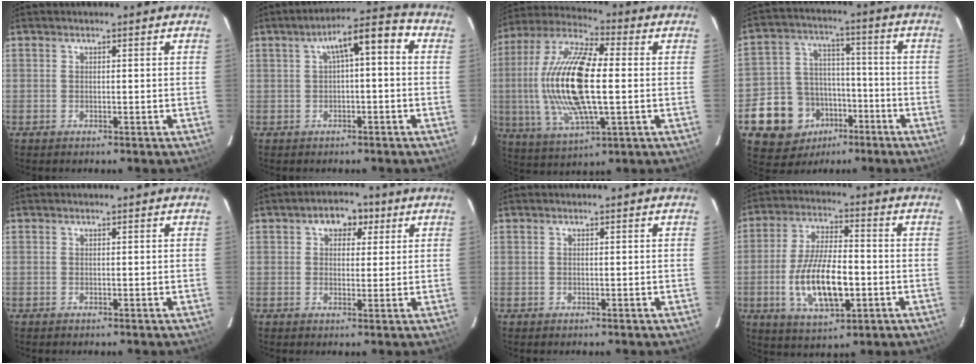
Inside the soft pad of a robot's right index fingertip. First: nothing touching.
{"total": 7.8, "force": [0.8, 2.3, 7.4], "torque": [-0.118, 0.039, 0.021]}
{"total": 20.3, "force": [-0.1, 6.9, 19.1], "torque": [-0.386, 0.003, -0.004]}
{"total": 14.4, "force": [-7.1, 11.4, 5.1], "torque": [-0.135, 0.038, -0.095]}
{"total": 0.0}
{"total": 5.9, "force": [2.5, 4.1, 3.3], "torque": [-0.048, 0.019, 0.034]}
{"total": 0.0}
{"total": 14.1, "force": [-3.4, 5.6, 12.4], "torque": [-0.250, -0.005, -0.054]}